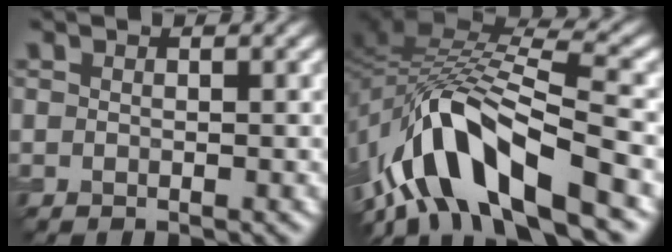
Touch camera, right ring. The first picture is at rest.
{"total": 11.7, "force": [-6.8, 4.2, 8.6], "torque": [-0.159, 0.021, -0.120]}